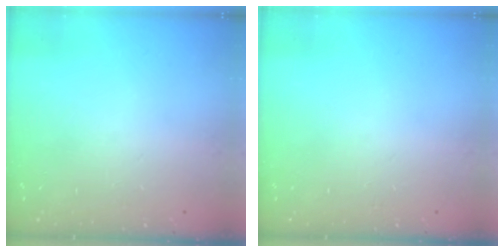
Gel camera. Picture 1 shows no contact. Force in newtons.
{"total": 0.0}